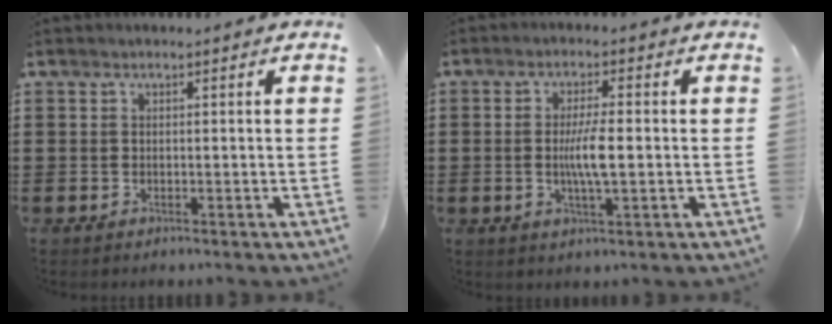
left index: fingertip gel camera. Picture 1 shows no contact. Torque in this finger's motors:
{"motor_torque": [1.01, 0.50, 0.46, 0.16]}